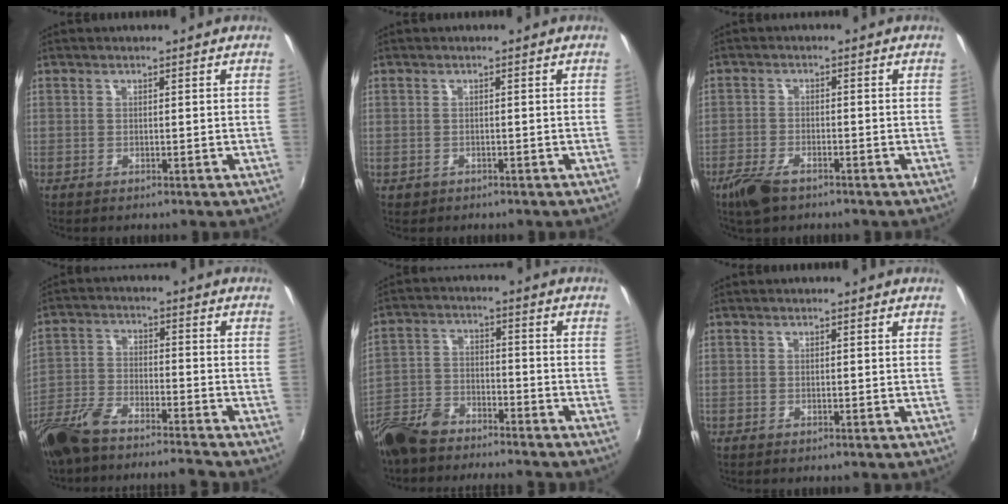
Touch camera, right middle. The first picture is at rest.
{"total": 1.4, "force": [-0.7, 1.2, 0.4], "torque": [-0.012, -0.004, -0.008]}
{"total": 6.3, "force": [-4.4, 2.5, 3.7], "torque": [-0.100, -0.015, -0.085]}
{"total": 12.9, "force": [-11.7, 1.3, 5.5], "torque": [-0.131, -0.018, -0.217]}
{"total": 13.0, "force": [-10.9, 4.2, 5.8], "torque": [-0.145, -0.013, -0.204]}
{"total": 0.0}